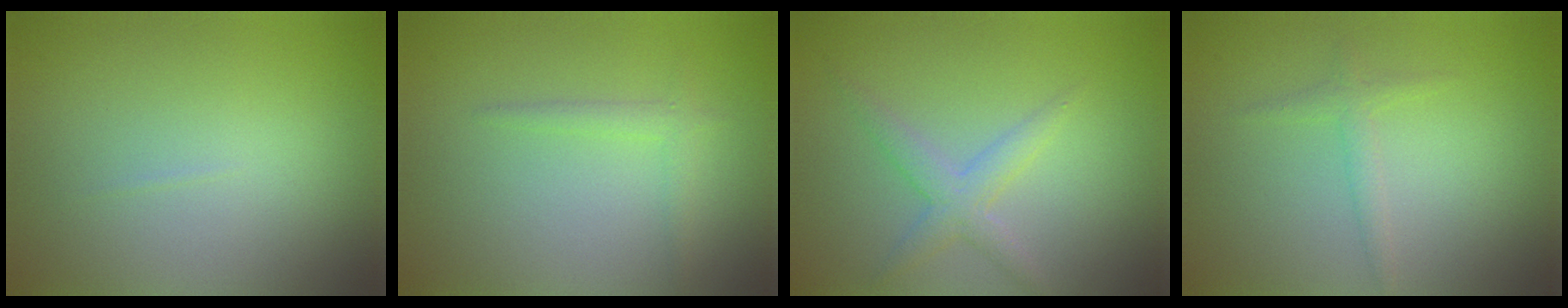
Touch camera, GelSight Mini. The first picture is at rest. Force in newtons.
{"total": 1.3, "press": 1.3, "slide": 0.1}
{"total": 2.4, "press": 2.4, "slide": 0.1}
{"total": 1.4, "press": 1.4, "slide": 0.1}